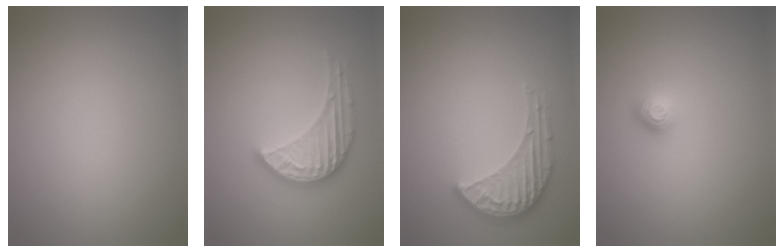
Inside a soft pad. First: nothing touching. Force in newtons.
{"total": 3.7, "press": 3.3, "slide": 1.7}
{"total": 3.5, "press": 2.8, "slide": 2.1}
{"total": 1.1, "press": 1.1, "slide": 0.4}